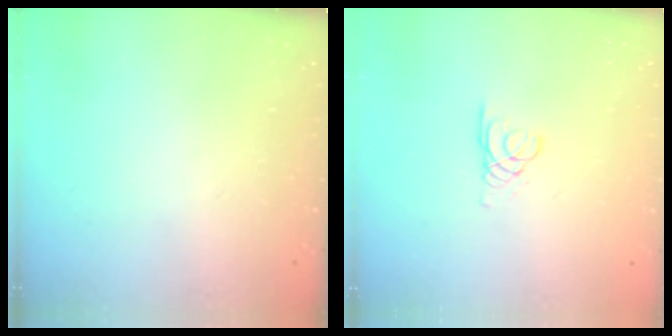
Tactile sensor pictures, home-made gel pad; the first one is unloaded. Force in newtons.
{"total": 1.7, "press": 1.7, "slide": 0.1}